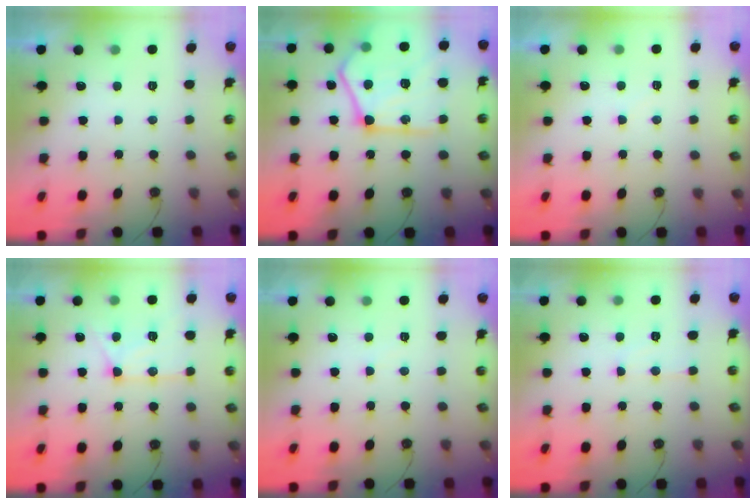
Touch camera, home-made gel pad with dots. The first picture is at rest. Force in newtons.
{"total": 26.6, "press": 26.4, "slide": 3.2}
{"total": 3.6, "press": 3.6, "slide": 0.4}
{"total": 14.5, "press": 14.5, "slide": 1.2}
{"total": 2.2, "press": 2.2, "slide": 0.4}
{"total": 6.3, "press": 6.3, "slide": 0.7}